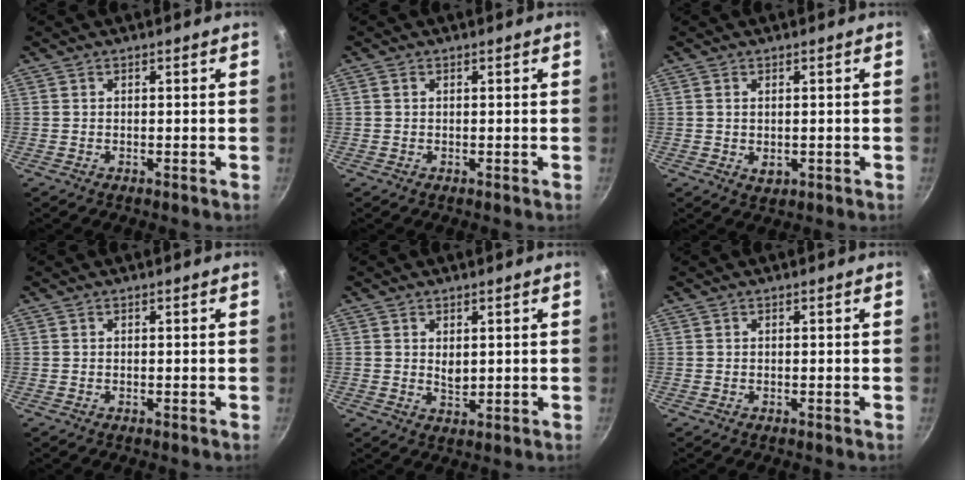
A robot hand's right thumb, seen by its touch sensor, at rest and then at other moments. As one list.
[{"total": 0.6, "force": [0.2, 0.5, 0.4], "torque": [-0.007, 0.003, 0.002]}, {"total": 2.4, "force": [-0.1, 1.6, 1.8], "torque": [-0.028, -0.005, 0.001]}, {"total": 0.0}, {"total": 2.8, "force": [0.9, 1.7, 2.0], "torque": [-0.029, -0.009, 0.016]}, {"total": 0.0}]